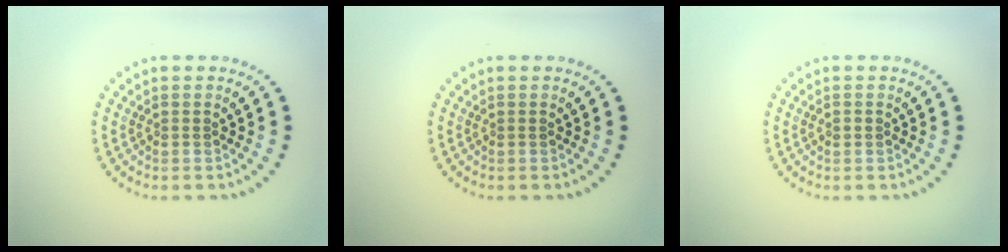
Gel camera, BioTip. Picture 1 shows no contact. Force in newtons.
{"total": 0.0}
{"total": 0.7, "press": 0.7, "slide": 0.1}